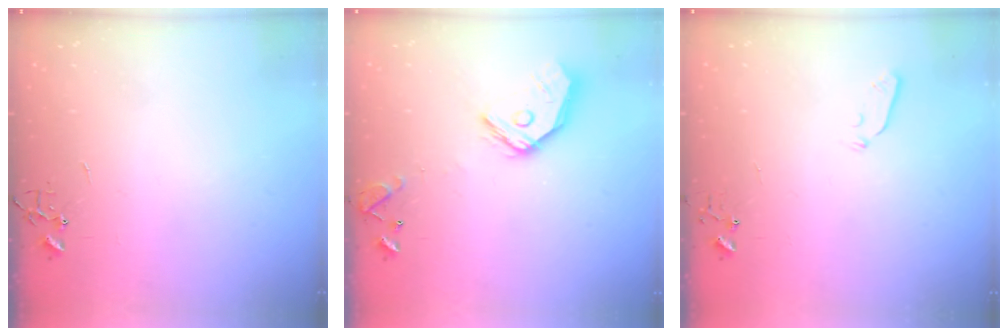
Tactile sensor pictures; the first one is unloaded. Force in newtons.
{"total": 14.6, "press": 14.4, "slide": 1.8}
{"total": 3.5, "press": 3.5, "slide": 0.4}